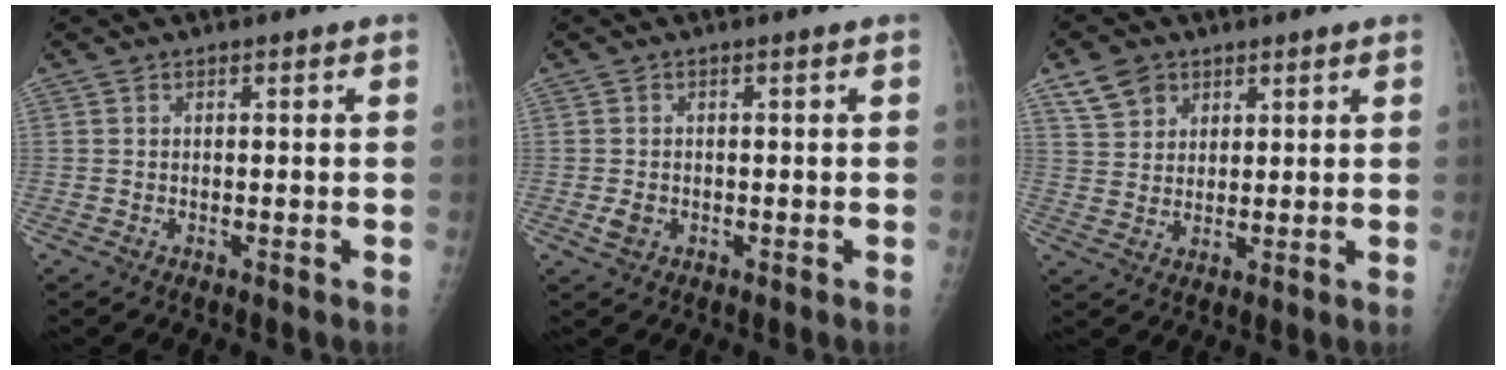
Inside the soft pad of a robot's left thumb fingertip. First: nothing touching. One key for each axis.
{"total": 1.9, "fx": -0.6, "fy": 1.5, "fz": 1.1, "tx": -0.017, "ty": 0.001, "tz": -0.008}
{"total": 6.0, "fx": 3.5, "fy": 4.4, "fz": 2.1, "tx": -0.022, "ty": -0.013, "tz": 0.070}